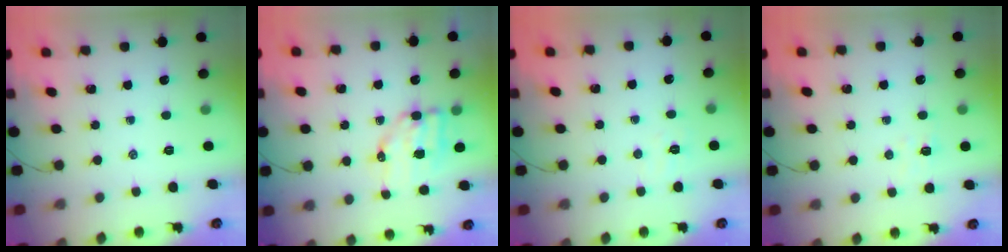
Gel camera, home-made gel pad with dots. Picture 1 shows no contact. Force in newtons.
{"total": 7.7, "press": 7.6, "slide": 1.1}
{"total": 4.4, "press": 4.3, "slide": 1.0}
{"total": 4.0, "press": 3.9, "slide": 1.0}